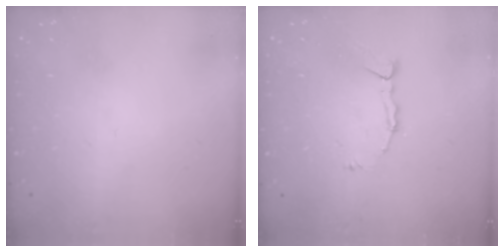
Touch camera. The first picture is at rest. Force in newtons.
{"total": 4.7, "press": 4.7, "slide": 0.1}